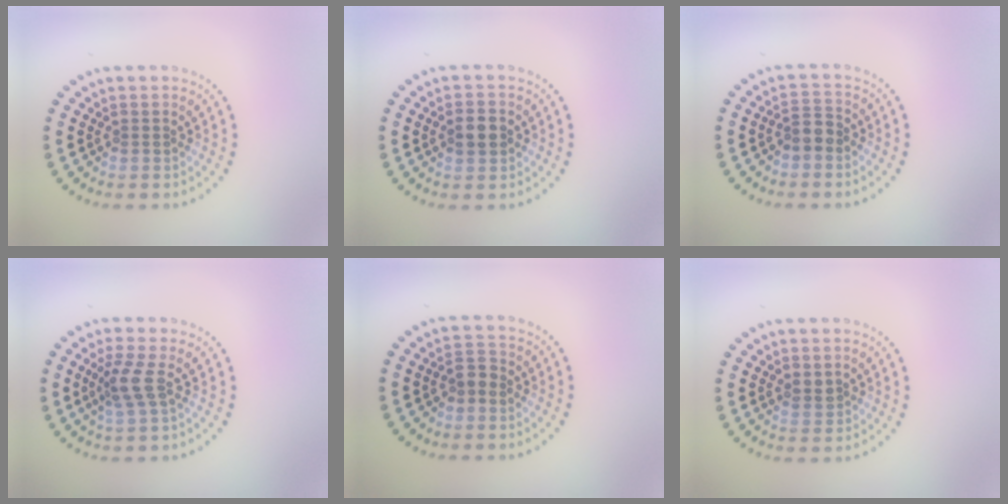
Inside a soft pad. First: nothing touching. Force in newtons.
{"total": 2.8, "press": 2.8, "slide": 0.1}
{"total": 2.0, "press": 1.7, "slide": 1.0}
{"total": 2.4, "press": 1.8, "slide": 1.6}
{"total": 1.6, "press": 1.5, "slide": 0.5}
{"total": 1.2, "press": 1.1, "slide": 0.5}